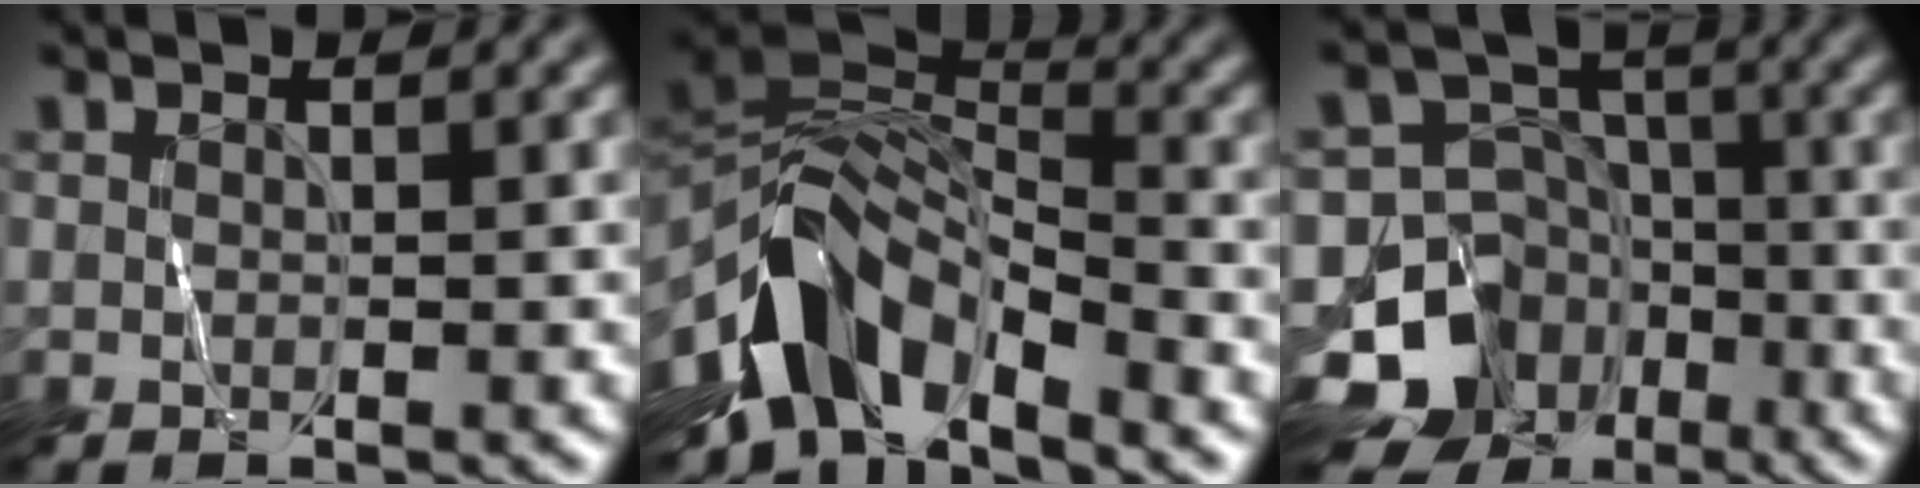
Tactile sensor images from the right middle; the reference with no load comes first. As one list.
[{"total": 8.5, "force": [-5.2, 4.0, 5.4], "torque": [-0.087, 0.007, -0.110]}, {"total": 13.3, "force": [-7.9, 10.2, 3.0], "torque": [-0.069, -0.022, -0.127]}]